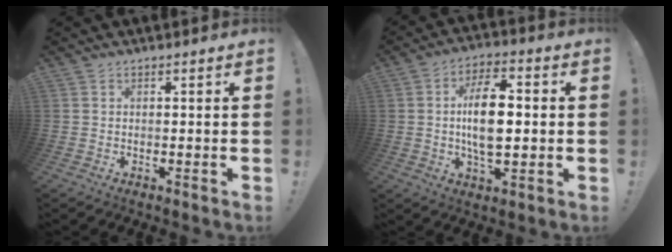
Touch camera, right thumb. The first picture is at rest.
{"total": 13.6, "force": [0.4, 7.1, 11.6], "torque": [-0.206, 0.007, 0.003]}